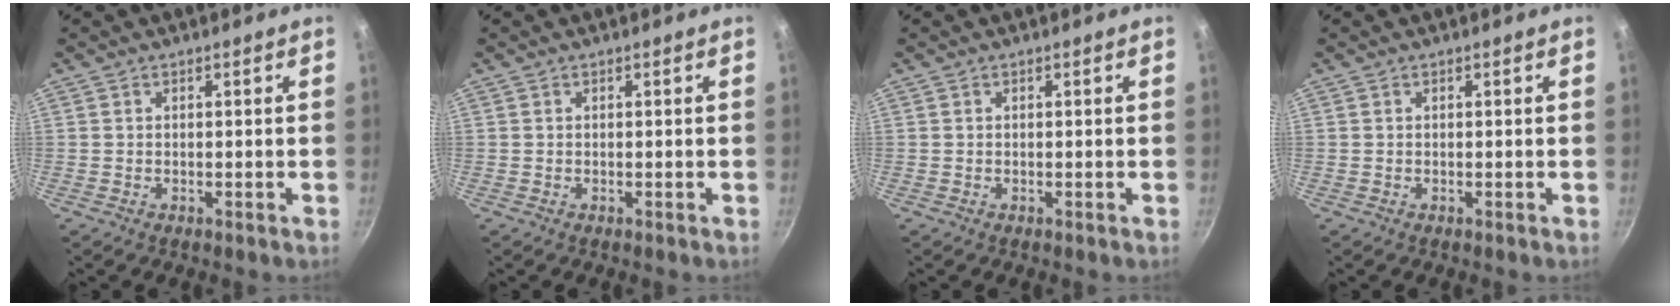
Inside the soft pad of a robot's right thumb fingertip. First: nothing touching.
{"total": 0.0}
{"total": 0.0}
{"total": 0.0}